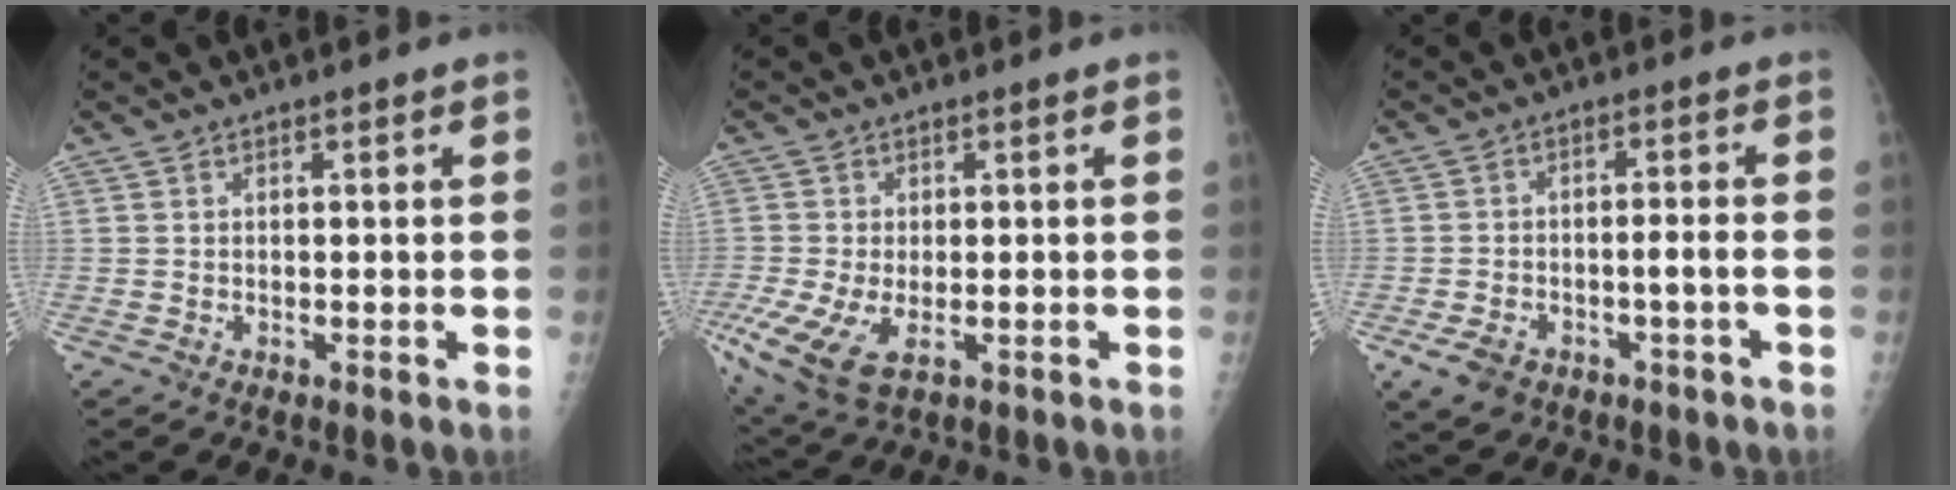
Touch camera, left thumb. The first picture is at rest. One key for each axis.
{"total": 10.9, "fx": -3.6, "fy": 5.6, "fz": 8.7, "tx": -0.203, "ty": -0.022, "tz": -0.056}
{"total": 6.0, "fx": -3.2, "fy": 2.6, "fz": 4.4, "tx": -0.081, "ty": 0.021, "tz": -0.044}